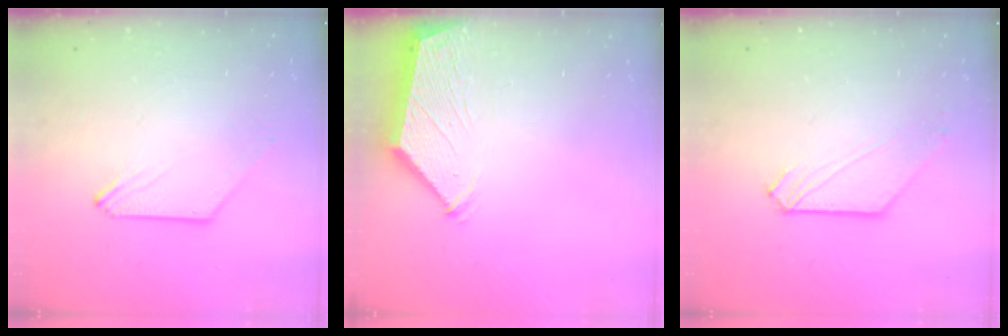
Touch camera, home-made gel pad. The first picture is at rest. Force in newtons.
{"total": 3.2, "press": 3.1, "slide": 0.4}
{"total": 2.2, "press": 2.2, "slide": 0.3}